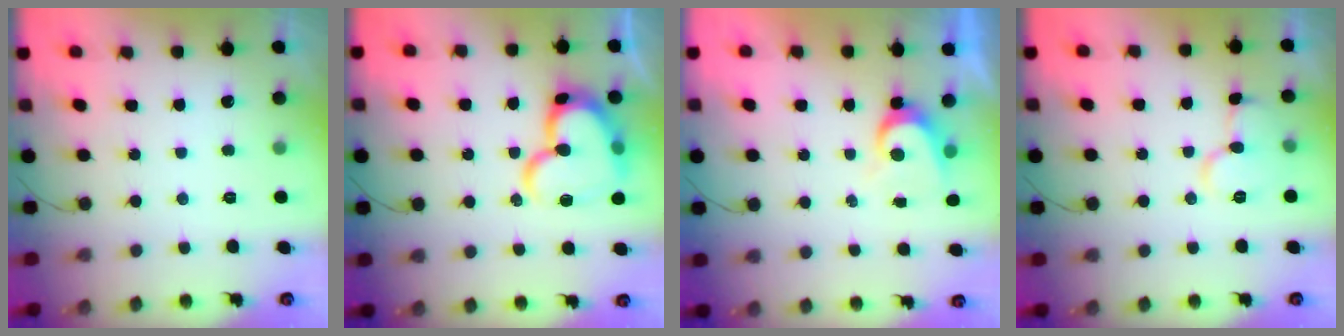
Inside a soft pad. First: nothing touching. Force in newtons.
{"total": 18.5, "press": 18.4, "slide": 2.1}
{"total": 5.0, "press": 5.0, "slide": 0.5}
{"total": 9.1, "press": 9.1, "slide": 0.8}